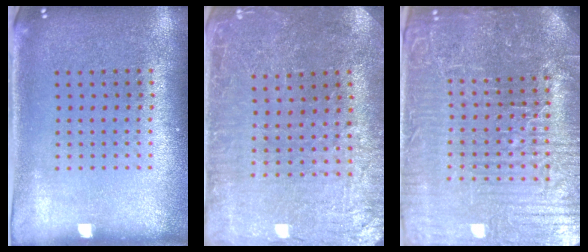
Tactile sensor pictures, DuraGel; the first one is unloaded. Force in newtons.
{"total": 1.6, "press": 1.6, "slide": 0.1}
{"total": 6.5, "press": 5.9, "slide": 2.8}